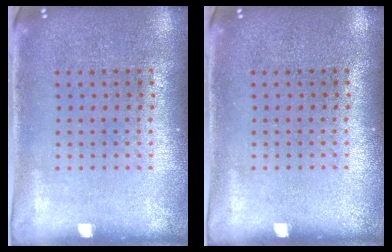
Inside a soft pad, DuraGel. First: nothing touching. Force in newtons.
{"total": 0.0}